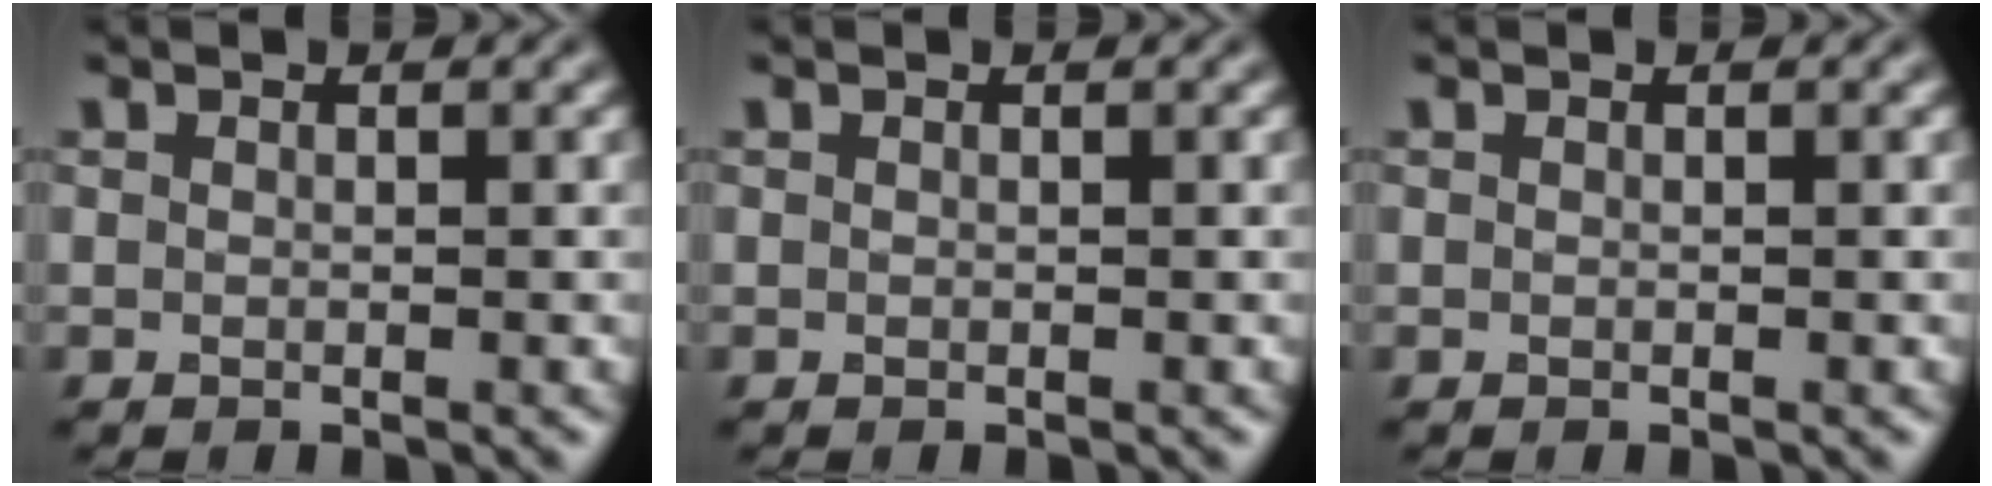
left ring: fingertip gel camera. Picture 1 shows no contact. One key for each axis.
{"total": 0.0}
{"total": 0.0}